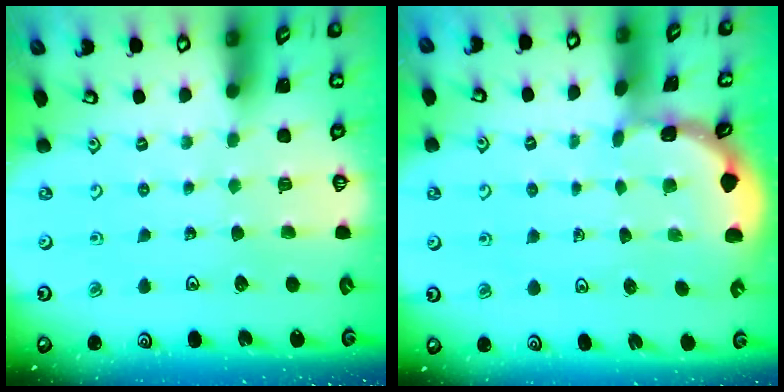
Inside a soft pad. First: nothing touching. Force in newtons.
{"total": 1.3, "press": 1.3, "slide": 0.1}